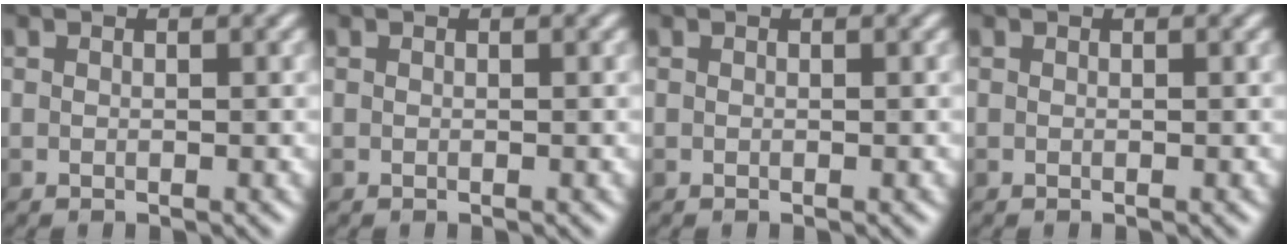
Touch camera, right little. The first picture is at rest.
{"total": 0.0}
{"total": 0.0}
{"total": 0.0}